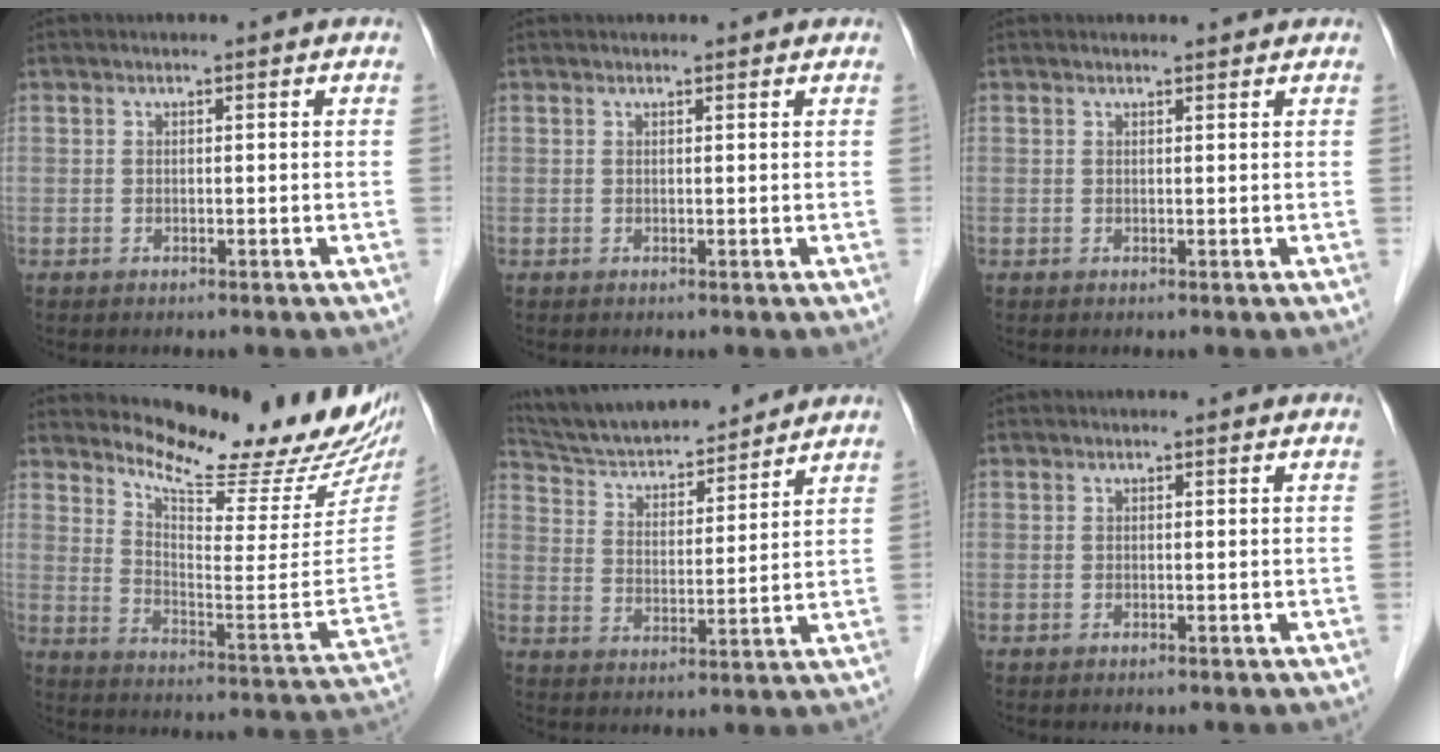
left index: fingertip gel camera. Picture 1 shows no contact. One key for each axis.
{"total": 1.6, "fx": 1.6, "fy": 0.3, "fz": 0.4, "tx": -0.011, "ty": 0.016, "tz": 0.021}
{"total": 1.4, "fx": 1.4, "fy": 0.1, "fz": 0.1, "tx": -0.010, "ty": 0.004, "tz": 0.020}
{"total": 19.5, "fx": 17.5, "fy": 2.3, "fz": 8.4, "tx": -0.139, "ty": -0.086, "tz": 0.235}
{"total": 16.8, "fx": 15.5, "fy": 3.2, "fz": 5.7, "tx": -0.100, "ty": 0.021, "tz": 0.255}
{"total": 0.0}